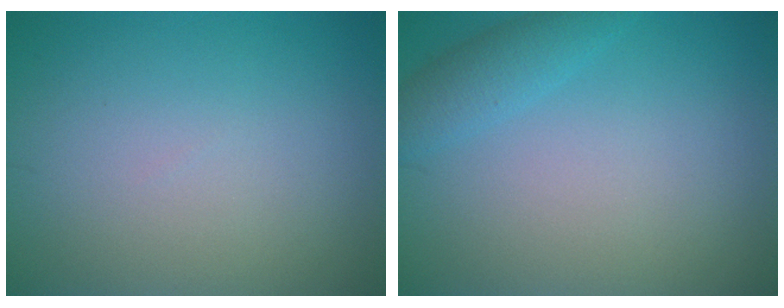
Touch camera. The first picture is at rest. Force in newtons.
{"total": 2.1, "press": 2.1, "slide": 0.2}